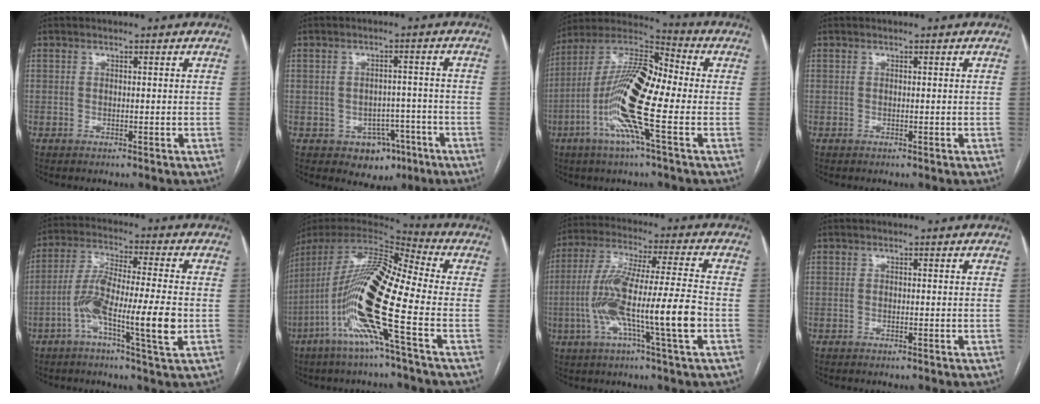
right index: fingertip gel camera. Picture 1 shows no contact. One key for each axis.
{"total": 6.0, "fx": -2.9, "fy": 4.9, "fz": 1.9, "tx": -0.009, "ty": 0.017, "tz": -0.027}
{"total": 16.1, "fx": -3.6, "fy": 2.2, "fz": 15.5, "tx": -0.307, "ty": 0.004, "tz": -0.078}
{"total": 0.0}
{"total": 12.0, "fx": -3.4, "fy": 0.5, "fz": 11.5, "tx": -0.220, "ty": 0.001, "tz": -0.067}
{"total": 18.9, "fx": -6.2, "fy": 0.6, "fz": 17.8, "tx": -0.367, "ty": -0.018, "tz": -0.132}
{"total": 15.6, "fx": -3.8, "fy": 0.1, "fz": 15.2, "tx": -0.290, "ty": 0.003, "tz": -0.073}
{"total": 0.0}